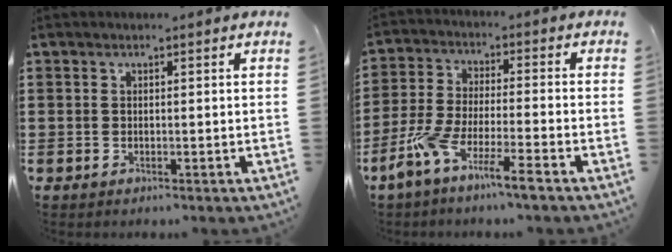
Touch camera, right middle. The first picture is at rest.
{"total": 7.6, "force": [-5.8, 0.0, 4.9], "torque": [-0.120, -0.015, -0.118]}